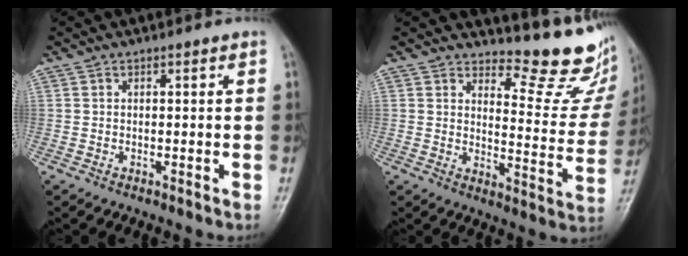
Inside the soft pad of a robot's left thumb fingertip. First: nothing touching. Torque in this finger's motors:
{"motor_torque": [0.24, -0.02, -0.23, -0.51, 0.04]}